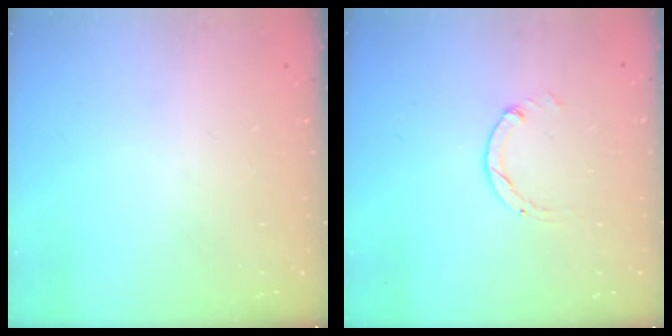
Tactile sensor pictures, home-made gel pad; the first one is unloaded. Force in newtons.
{"total": 0.0}